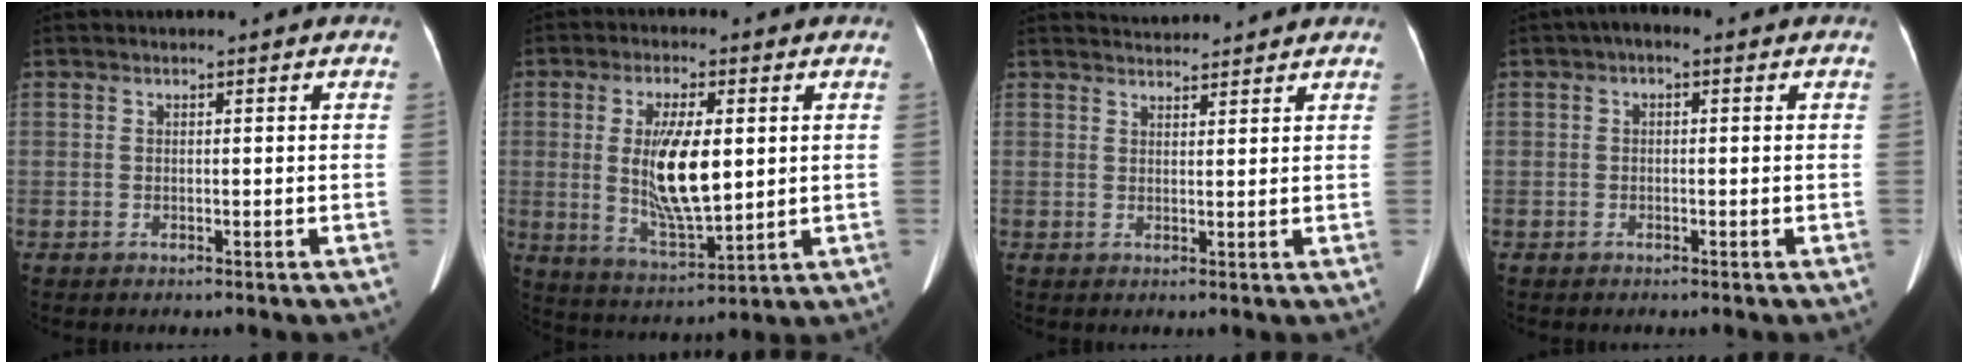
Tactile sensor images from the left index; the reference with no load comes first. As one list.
[{"total": 11.1, "force": [1.2, 3.1, 10.6], "torque": [-0.211, -0.009, 0.027]}, {"total": 4.8, "force": [4.7, 0.5, 0.8], "torque": [-0.015, 0.029, 0.064]}, {"total": 1.8, "force": [0.4, 0.9, 1.5], "torque": [-0.023, 0.008, 0.000]}]